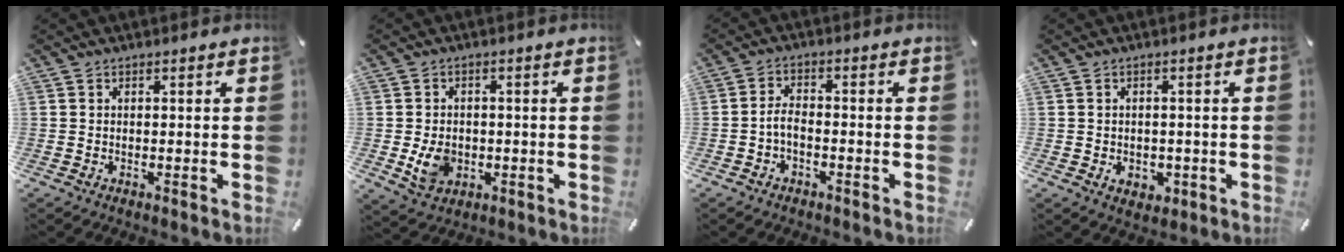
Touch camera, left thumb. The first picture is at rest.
{"total": 7.4, "force": [-1.1, 6.1, 3.9], "torque": [-0.072, -0.001, -0.019]}
{"total": 3.6, "force": [-1.6, 2.0, 2.5], "torque": [-0.059, 0.007, -0.035]}
{"total": 3.3, "force": [-0.8, 2.7, 1.6], "torque": [-0.020, 0.001, -0.015]}